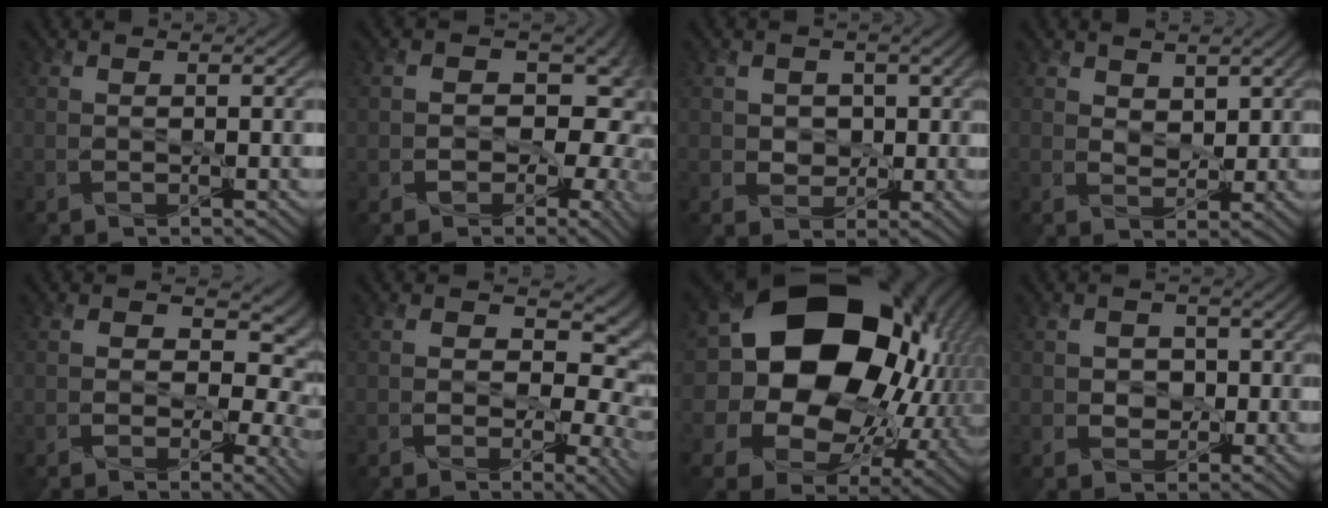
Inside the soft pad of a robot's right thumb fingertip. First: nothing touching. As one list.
[{"total": 12.2, "force": [-1.0, 9.5, 7.6], "torque": [-0.110, -0.004, -0.019]}, {"total": 3.7, "force": [0.3, 3.3, 1.7], "torque": [-0.052, -0.003, 0.004]}, {"total": 3.0, "force": [1.5, 2.0, 1.8], "torque": [-0.047, -0.007, 0.019]}, {"total": 8.0, "force": [-0.6, 6.0, 5.4], "torque": [-0.066, -0.005, -0.008]}, {"total": 9.0, "force": [-0.7, 6.7, 5.9], "torque": [-0.072, -0.006, -0.014]}, {"total": 23.0, "force": [4.0, 18.0, 13.7], "torque": [-0.331, -0.013, 0.097]}, {"total": 3.4, "force": [-0.1, 3.1, 1.4], "torque": [-0.033, 0.003, -0.009]}]